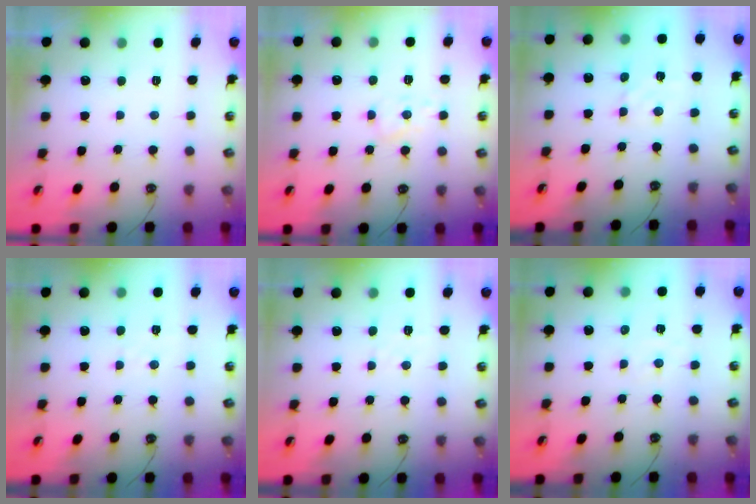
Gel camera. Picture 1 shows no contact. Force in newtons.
{"total": 4.8, "press": 4.7, "slide": 1.2}
{"total": 3.1, "press": 3.1, "slide": 0.4}
{"total": 2.7, "press": 2.7, "slide": 0.4}
{"total": 3.7, "press": 3.7, "slide": 0.5}
{"total": 1.4, "press": 1.4, "slide": 0.2}